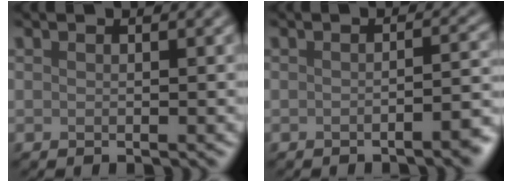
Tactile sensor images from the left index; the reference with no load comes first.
{"total": 3.2, "force": [-1.5, 0.8, 2.7], "torque": [-0.029, 0.005, -0.027]}